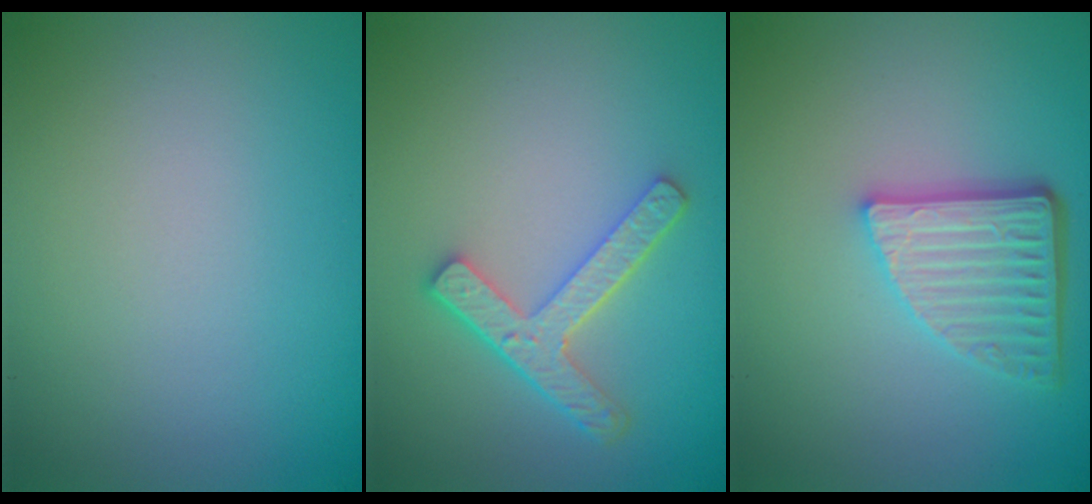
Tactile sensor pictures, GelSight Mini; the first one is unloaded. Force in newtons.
{"total": 3.9, "press": 3.0, "slide": 2.5}
{"total": 4.9, "press": 3.5, "slide": 3.4}